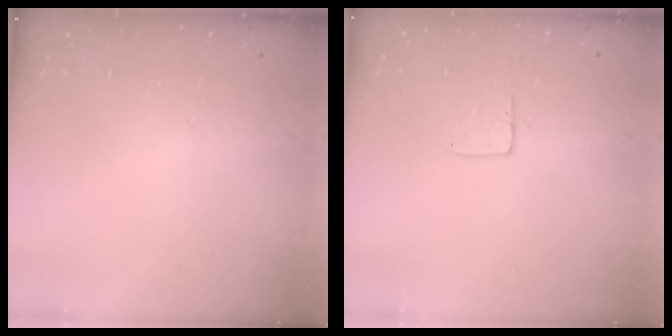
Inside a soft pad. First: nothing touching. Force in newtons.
{"total": 5.8, "press": 5.8, "slide": 0.4}